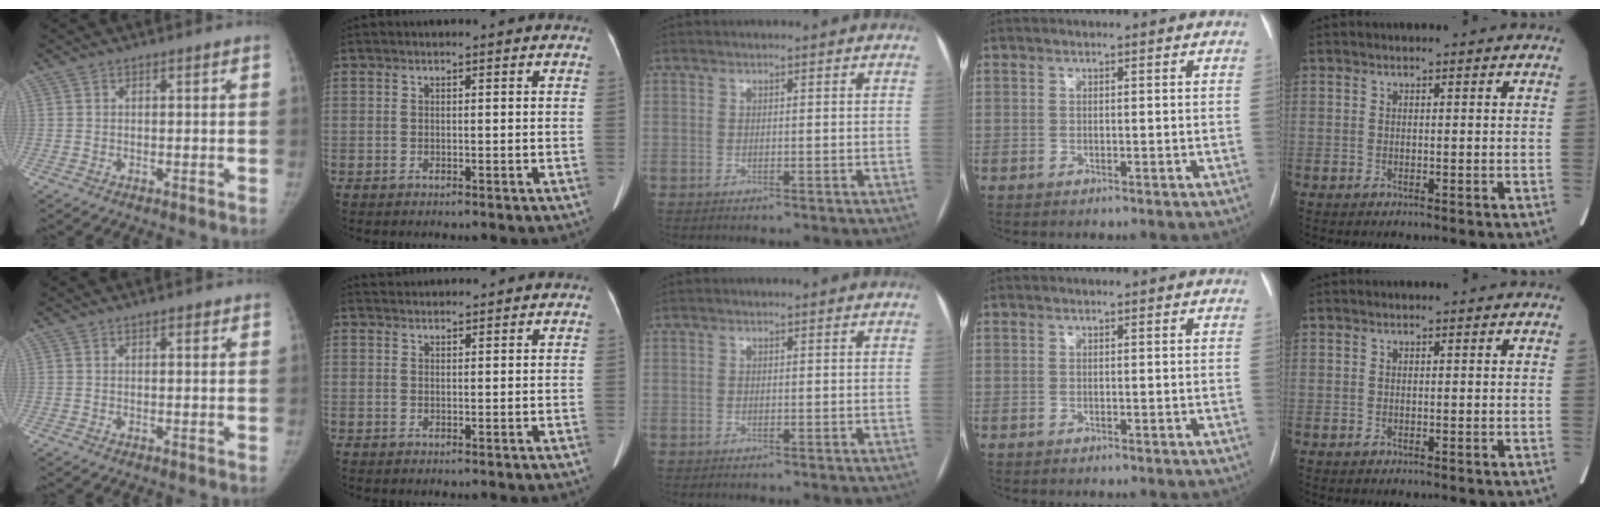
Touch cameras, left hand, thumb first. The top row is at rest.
{"thumb": {"total": 1.4, "force": [0.8, 0.7, 0.9], "torque": [-0.007, -0.001, 0.008]}, "index": {"total": 3.2, "force": [3.1, 0.4, 0.1], "torque": [-0.008, 0.032, 0.050]}}